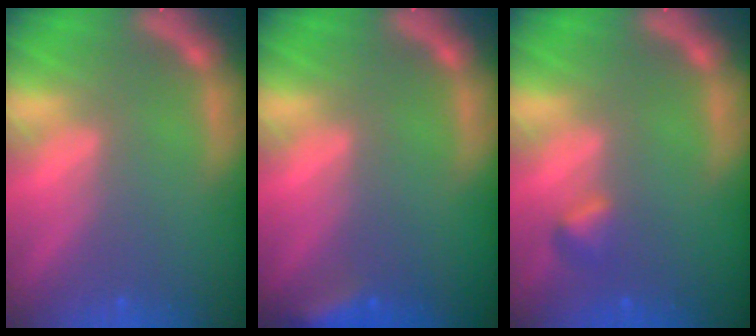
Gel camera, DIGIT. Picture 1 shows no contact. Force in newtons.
{"total": 2.9}
{"total": 1.4}